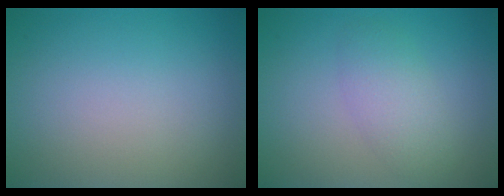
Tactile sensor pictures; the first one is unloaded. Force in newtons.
{"total": 2.7, "press": 2.7, "slide": 0.3}